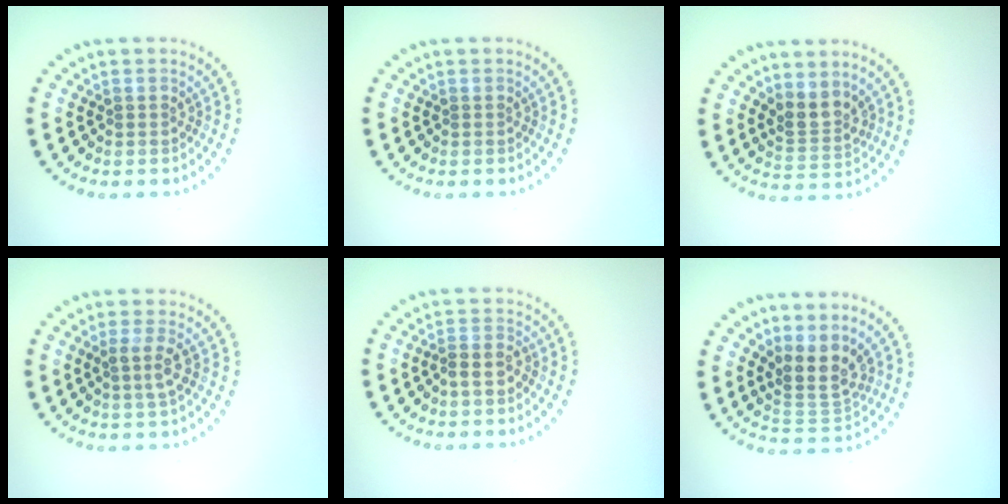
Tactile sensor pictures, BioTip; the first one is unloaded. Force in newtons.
{"total": 0.0}
{"total": 2.5, "press": 2.0, "slide": 1.6}
{"total": 1.3, "press": 1.1, "slide": 0.7}
{"total": 1.4, "press": 1.2, "slide": 0.7}
{"total": 3.5, "press": 2.6, "slide": 2.4}